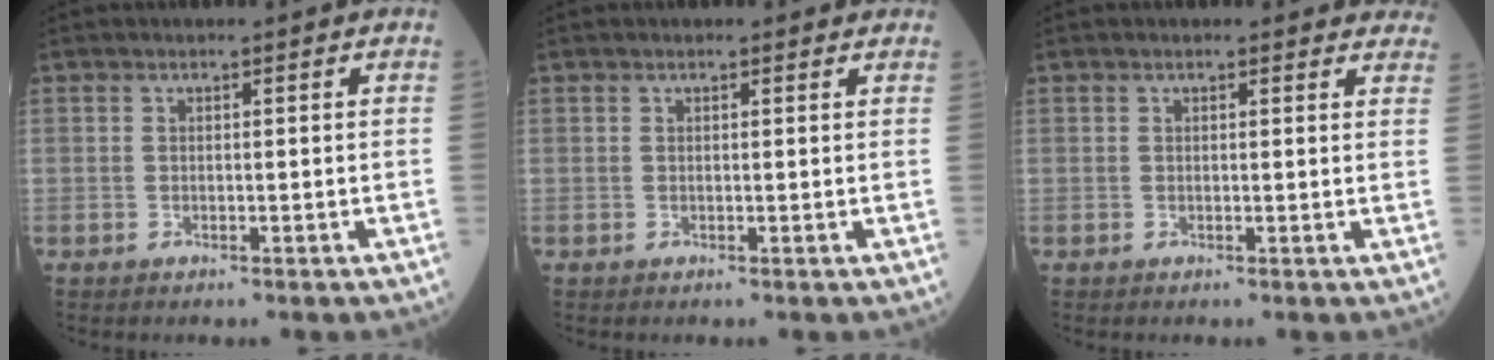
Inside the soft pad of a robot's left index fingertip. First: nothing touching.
{"total": 1.1, "force": [0.9, 0.6, 0.4], "torque": [-0.005, 0.009, 0.007]}
{"total": 5.9, "force": [5.5, 1.9, 1.0], "torque": [0.019, -0.001, 0.033]}